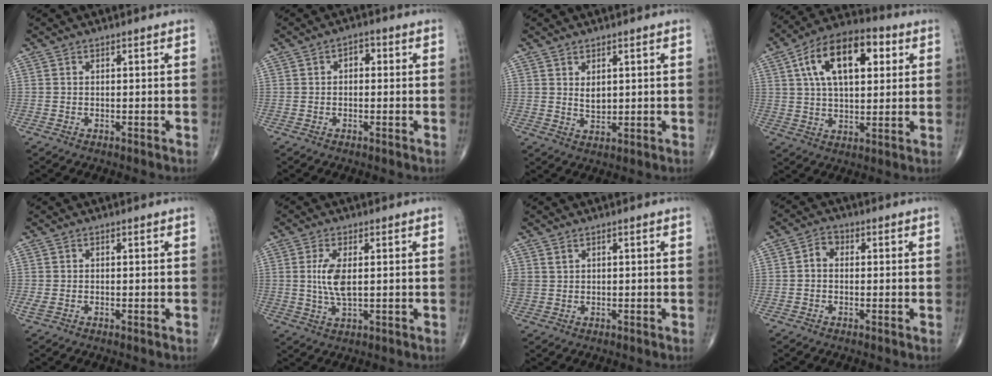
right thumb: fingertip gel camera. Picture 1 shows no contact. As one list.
[{"total": 2.5, "force": [0.3, 1.7, 1.9], "torque": [-0.016, 0.012, -0.001]}, {"total": 2.7, "force": [0.9, 1.6, 2.0], "torque": [-0.026, -0.014, 0.020]}, {"total": 17.4, "force": [5.5, 9.1, 13.9], "torque": [-0.210, 0.009, 0.086]}, {"total": 1.3, "force": [-0.2, 0.6, 1.2], "torque": [-0.033, -0.003, -0.004]}, {"total": 6.0, "force": [0.8, 2.4, 5.4], "torque": [-0.117, -0.009, 0.017]}, {"total": 1.6, "force": [1.0, 1.1, 0.5], "torque": [-0.005, -0.004, 0.021]}, {"total": 2.7, "force": [-0.1, 2.1, 1.7], "torque": [-0.020, 0.012, -0.010]}]